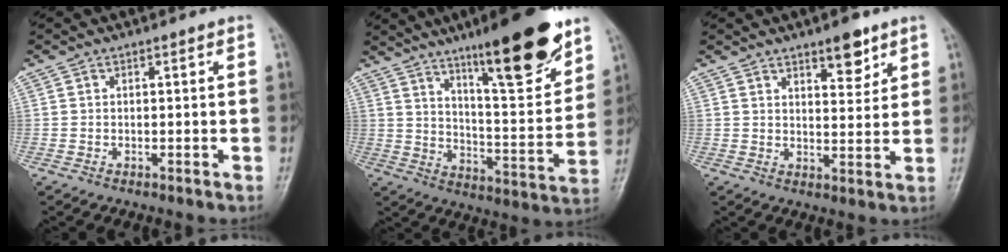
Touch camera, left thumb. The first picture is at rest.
{"total": 19.7, "force": [12.8, 3.9, 14.4], "torque": [-0.181, -0.076, 0.204]}
{"total": 6.2, "force": [4.1, 2.4, 4.0], "torque": [-0.037, -0.027, 0.059]}